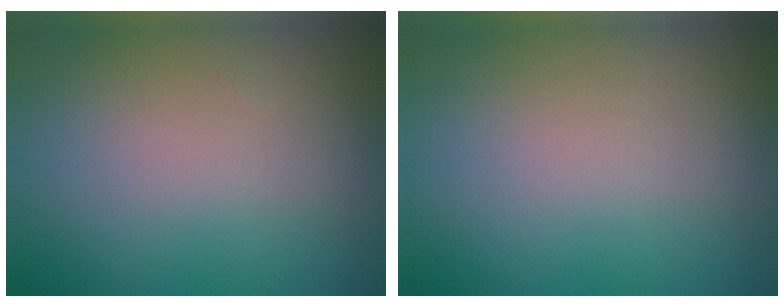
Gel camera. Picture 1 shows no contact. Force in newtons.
{"total": 0.0}